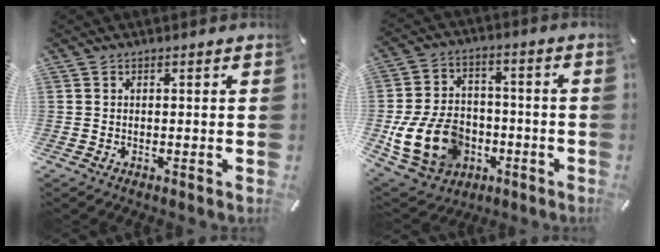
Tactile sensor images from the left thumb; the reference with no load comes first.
{"total": 15.6, "force": [-4.9, 12.1, 8.6], "torque": [-0.177, 0.029, -0.083]}